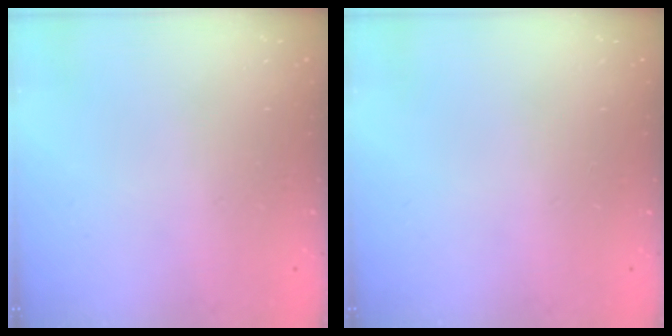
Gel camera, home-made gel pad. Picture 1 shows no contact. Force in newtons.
{"total": 0.0}